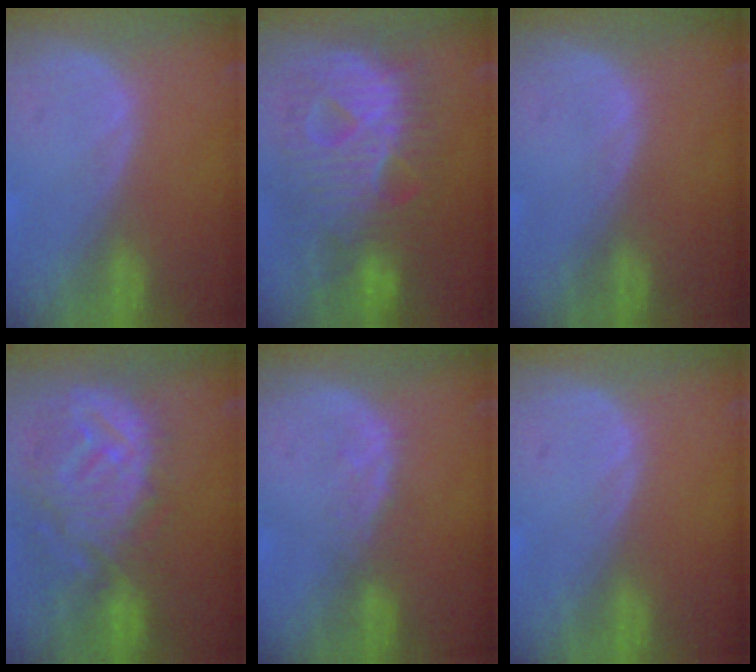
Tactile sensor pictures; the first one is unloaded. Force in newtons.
{"total": 12.6, "press": 12.6, "slide": 1.2}
{"total": 0.0}
{"total": 12.3, "press": 11.0, "slide": 5.5}
{"total": 1.9, "press": 1.9, "slide": 0.3}
{"total": 0.0}